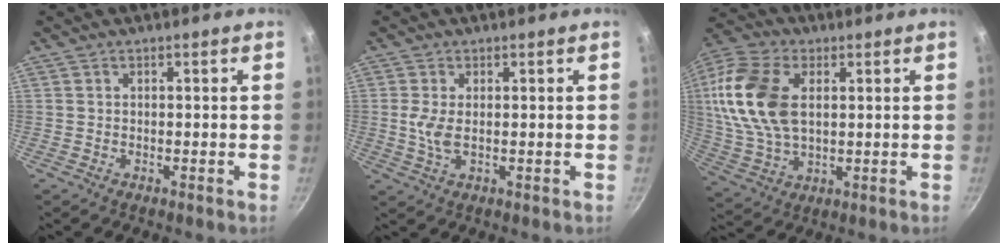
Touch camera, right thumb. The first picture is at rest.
{"total": 3.8, "force": [0.3, 1.8, 3.4], "torque": [-0.074, -0.003, 0.009]}
{"total": 18.4, "force": [3.7, 11.5, 14.0], "torque": [-0.283, 0.003, 0.070]}